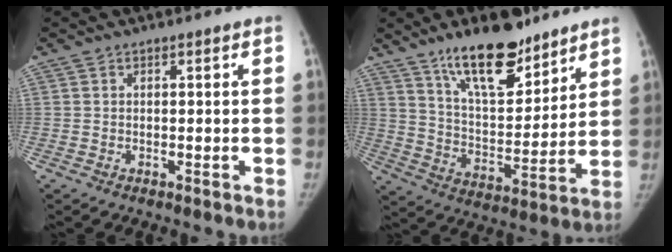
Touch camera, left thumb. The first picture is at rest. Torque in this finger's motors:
{"motor_torque": [1.11, -0.41, 1.32, -1.44, 0.31]}